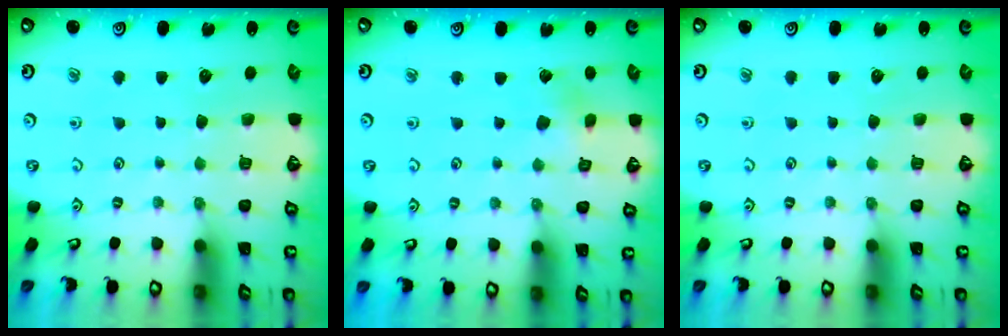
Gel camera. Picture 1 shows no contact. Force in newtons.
{"total": 2.7, "press": 2.7, "slide": 0.3}
{"total": 0.0}